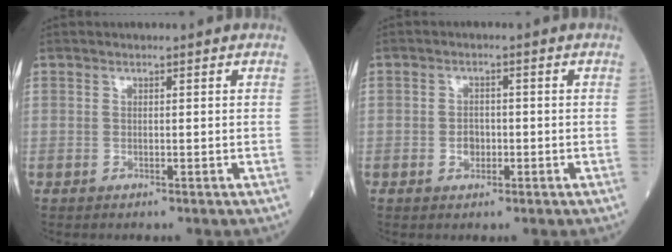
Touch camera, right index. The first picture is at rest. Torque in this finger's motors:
{"motor_torque": [-0.18, -0.10, -0.02, -0.01]}